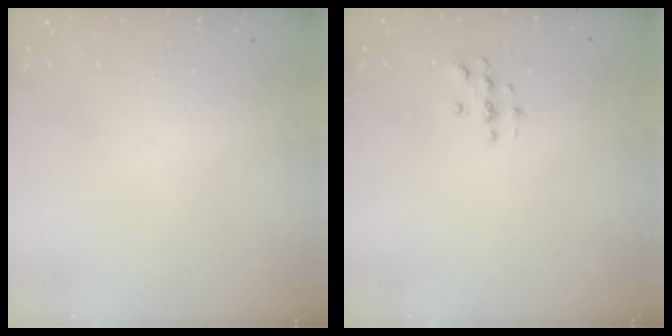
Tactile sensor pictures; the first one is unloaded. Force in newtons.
{"total": 2.8, "press": 2.8, "slide": 0.3}